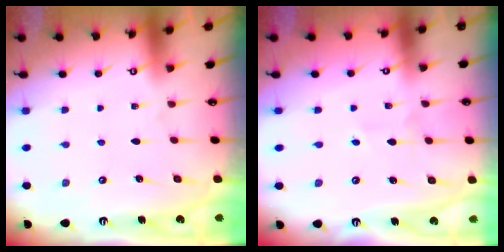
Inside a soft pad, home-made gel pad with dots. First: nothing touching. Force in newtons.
{"total": 2.0, "press": 1.8, "slide": 0.9}